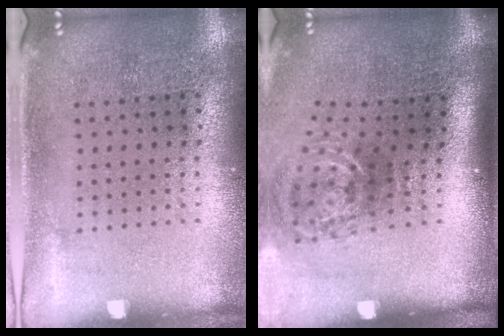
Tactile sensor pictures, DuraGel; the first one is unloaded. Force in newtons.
{"total": 2.2, "press": 1.3, "slide": 1.7}